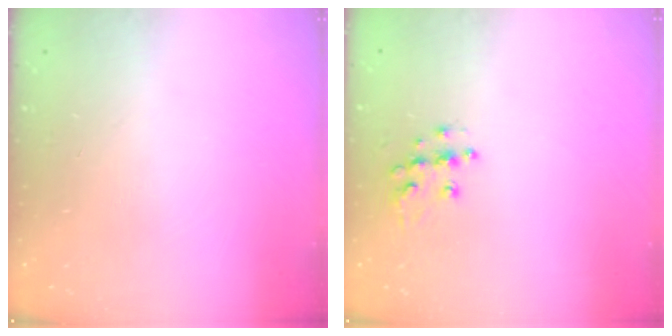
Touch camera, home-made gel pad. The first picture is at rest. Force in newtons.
{"total": 8.9, "press": 8.9, "slide": 0.5}